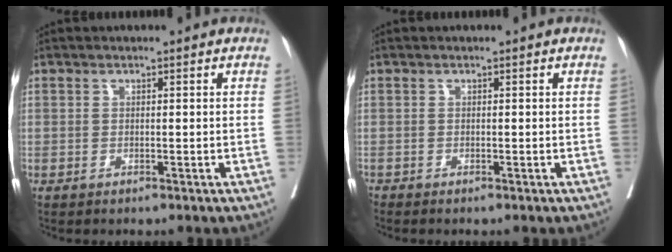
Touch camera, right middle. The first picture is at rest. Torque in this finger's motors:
{"motor_torque": [0.12, -0.11, 0.07, 0.07]}